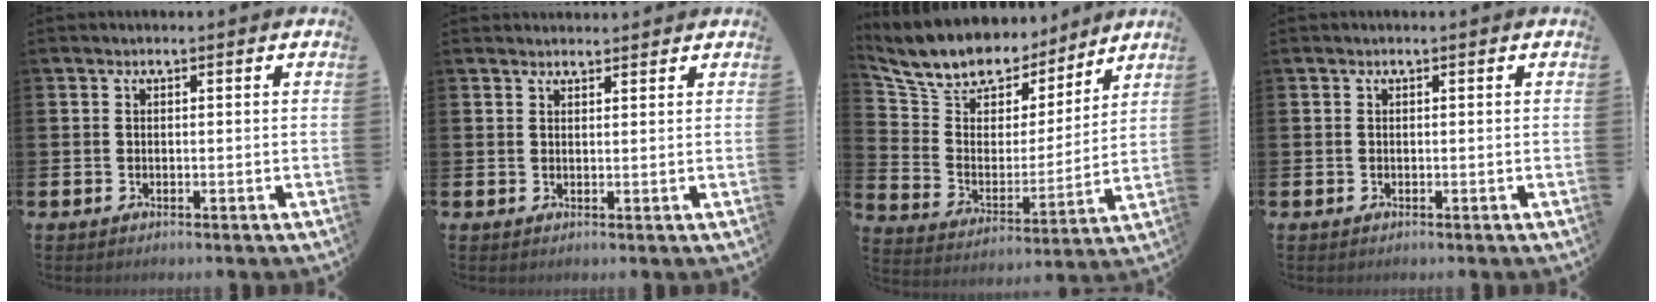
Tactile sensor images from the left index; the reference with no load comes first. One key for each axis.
{"total": 1.8, "fx": 1.7, "fy": 0.4, "fz": 0.1, "tx": 0.008, "ty": -0.006, "tz": 0.029}
{"total": 10.8, "fx": 9.7, "fy": 4.2, "fz": 1.9, "tx": -0.083, "ty": -0.071, "tz": 0.172}
{"total": 0.0}